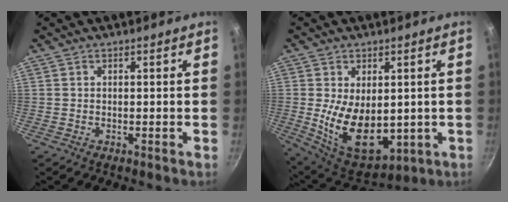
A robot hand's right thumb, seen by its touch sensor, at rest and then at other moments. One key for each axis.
{"total": 14.9, "fx": -0.6, "fy": 9.1, "fz": 11.8, "tx": -0.179, "ty": -0.027, "tz": 0.019}